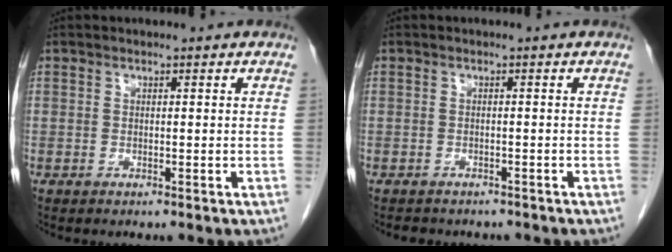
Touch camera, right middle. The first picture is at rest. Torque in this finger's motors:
{"motor_torque": [0.07, 0.04, 0.00, 0.00]}